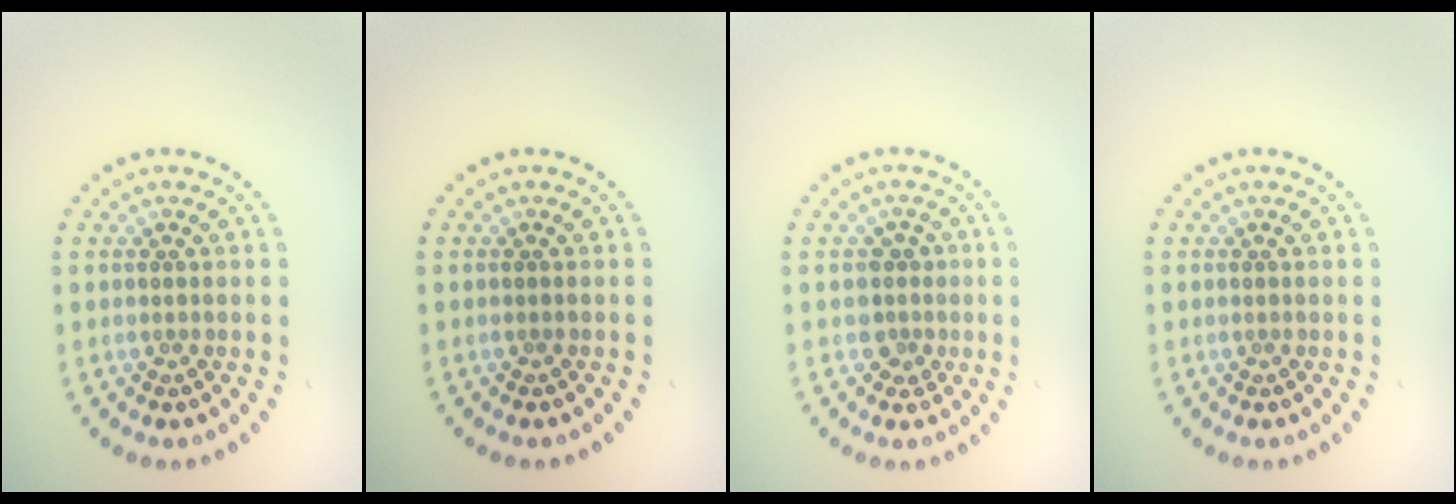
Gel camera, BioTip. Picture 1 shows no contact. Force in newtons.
{"total": 0.0}
{"total": 2.0, "press": 1.6, "slide": 1.2}
{"total": 0.0}